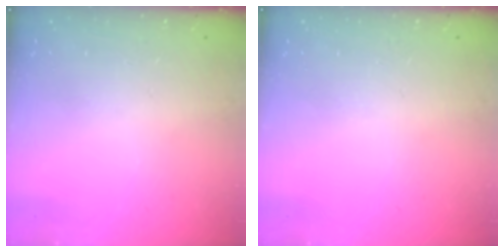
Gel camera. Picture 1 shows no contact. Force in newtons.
{"total": 0.0}